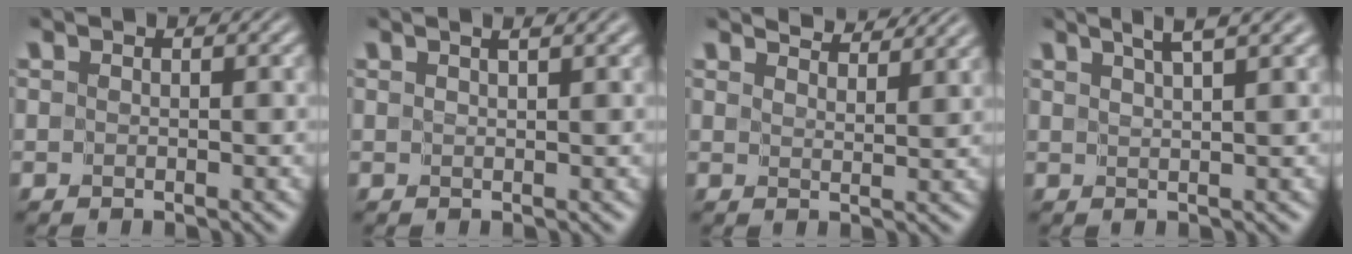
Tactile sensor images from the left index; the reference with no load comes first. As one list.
[{"total": 1.4, "force": [1.0, 0.0, 1.0], "torque": [-0.009, 0.000, 0.005]}, {"total": 4.2, "force": [4.1, 0.2, 0.9], "torque": [-0.020, 0.004, 0.051]}, {"total": 3.2, "force": [2.4, 0.1, 2.0], "torque": [-0.009, 0.010, 0.024]}]